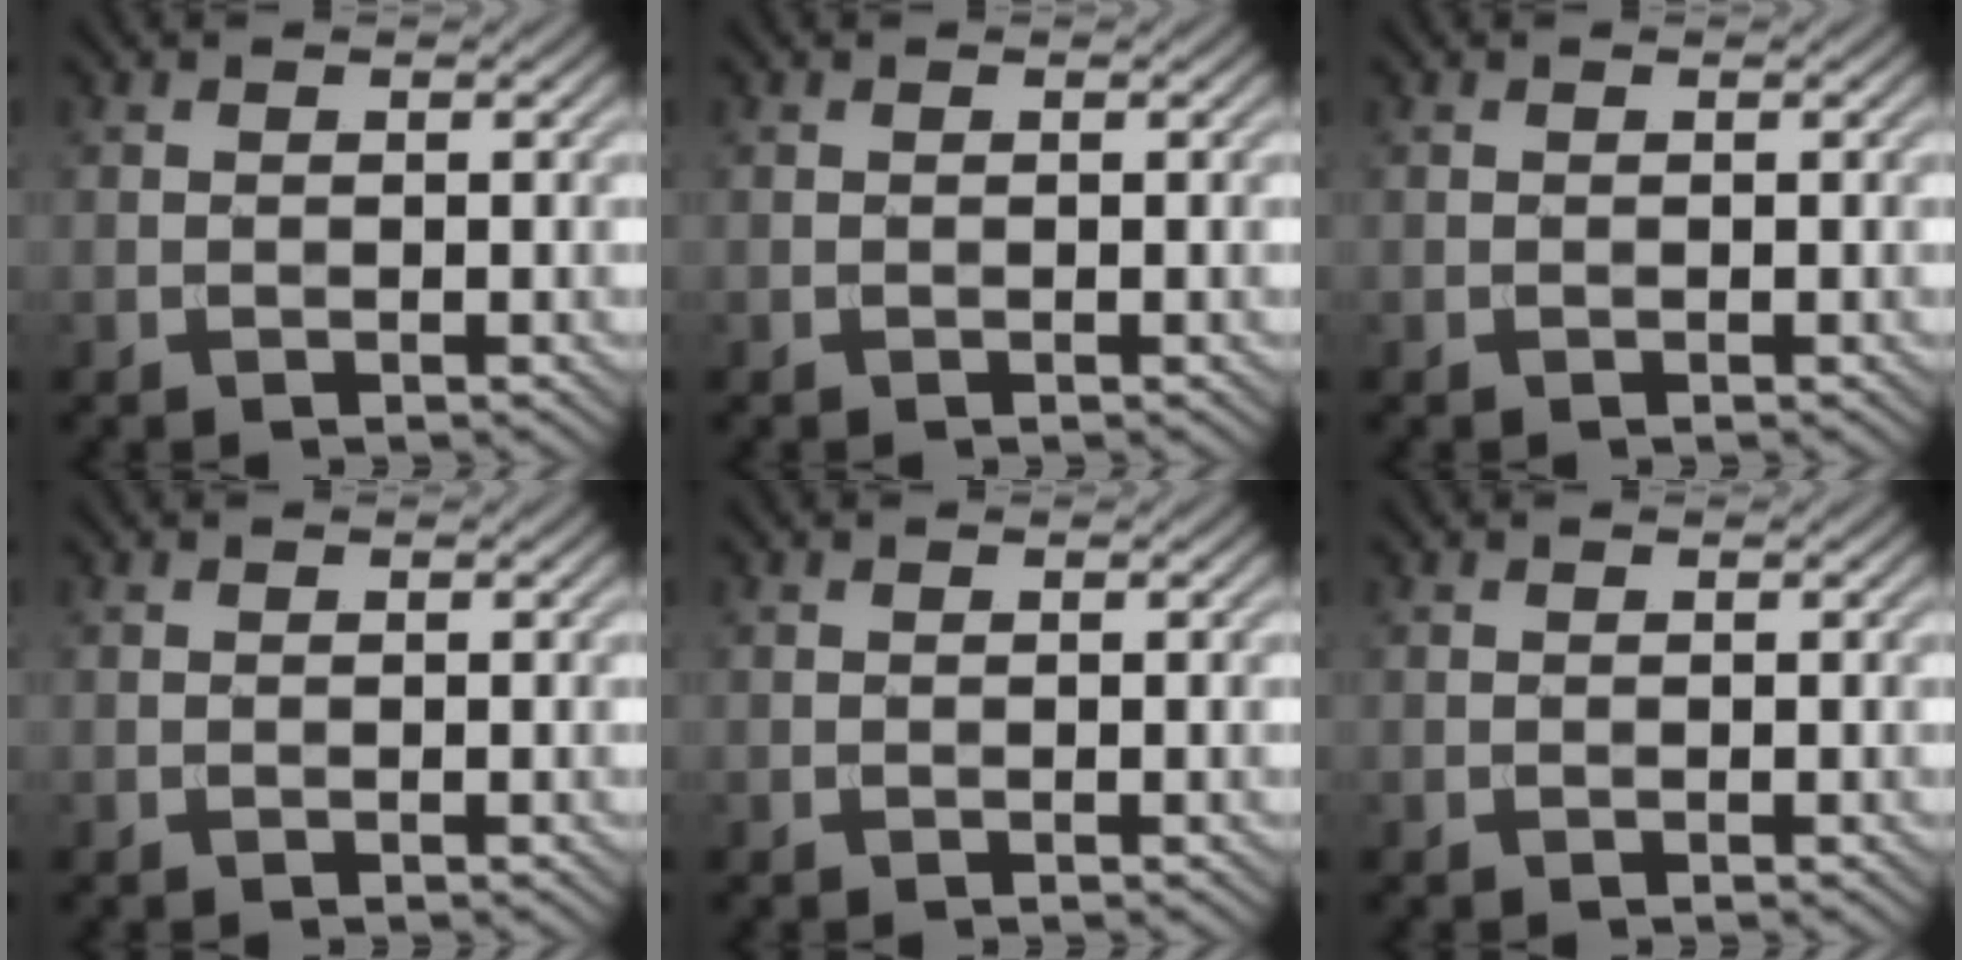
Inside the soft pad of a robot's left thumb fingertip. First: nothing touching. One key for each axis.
{"total": 0.0}
{"total": 0.0}
{"total": 0.0}
{"total": 0.0}
{"total": 0.0}